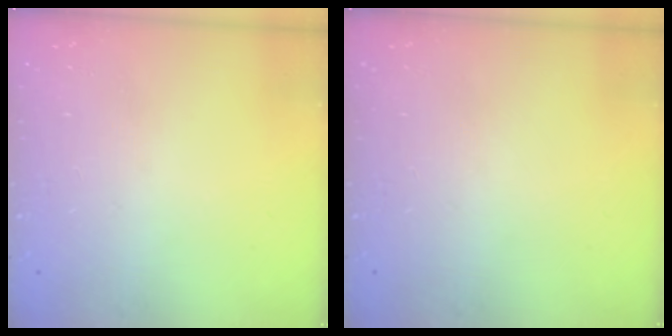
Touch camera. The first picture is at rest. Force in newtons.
{"total": 0.0}